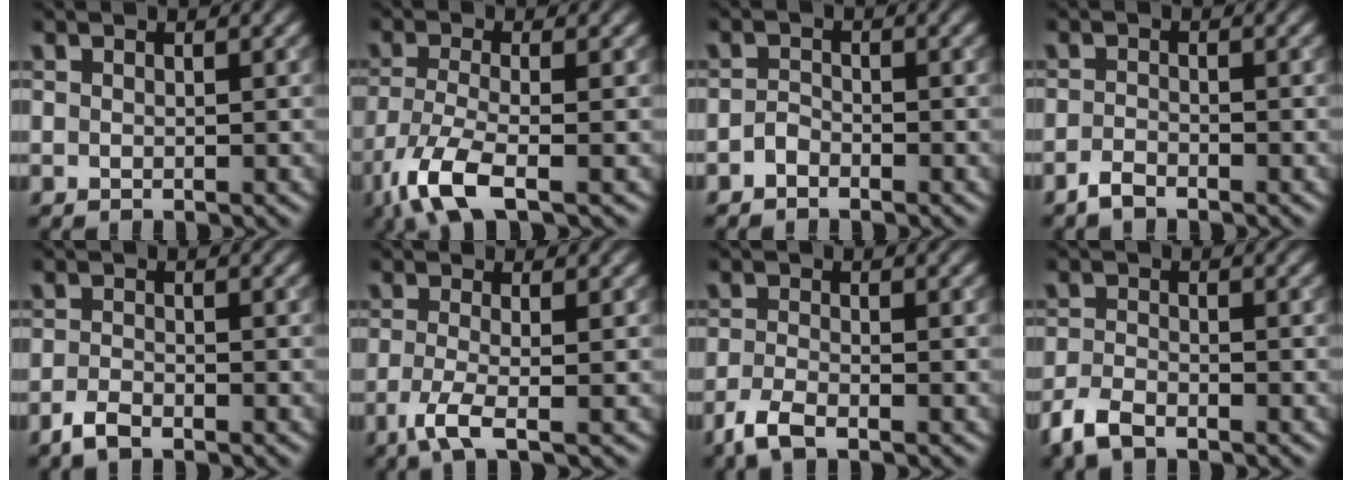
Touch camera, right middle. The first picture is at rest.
{"total": 5.7, "force": [-3.5, 1.5, 4.2], "torque": [-0.100, -0.016, -0.076]}
{"total": 1.1, "force": [-1.0, 0.5, 0.3], "torque": [-0.009, 0.002, -0.022]}
{"total": 1.4, "force": [-1.3, 0.2, 0.5], "torque": [-0.014, 0.000, -0.030]}
{"total": 1.7, "force": [-1.5, 0.4, 0.8], "torque": [-0.024, -0.003, -0.035]}
{"total": 3.4, "force": [-1.6, 0.8, 2.9], "torque": [-0.059, -0.009, -0.040]}
{"total": 2.7, "force": [-2.1, 0.6, 1.6], "torque": [-0.042, -0.008, -0.050]}
{"total": 2.7, "force": [-2.3, 0.8, 1.2], "torque": [-0.032, -0.007, -0.055]}